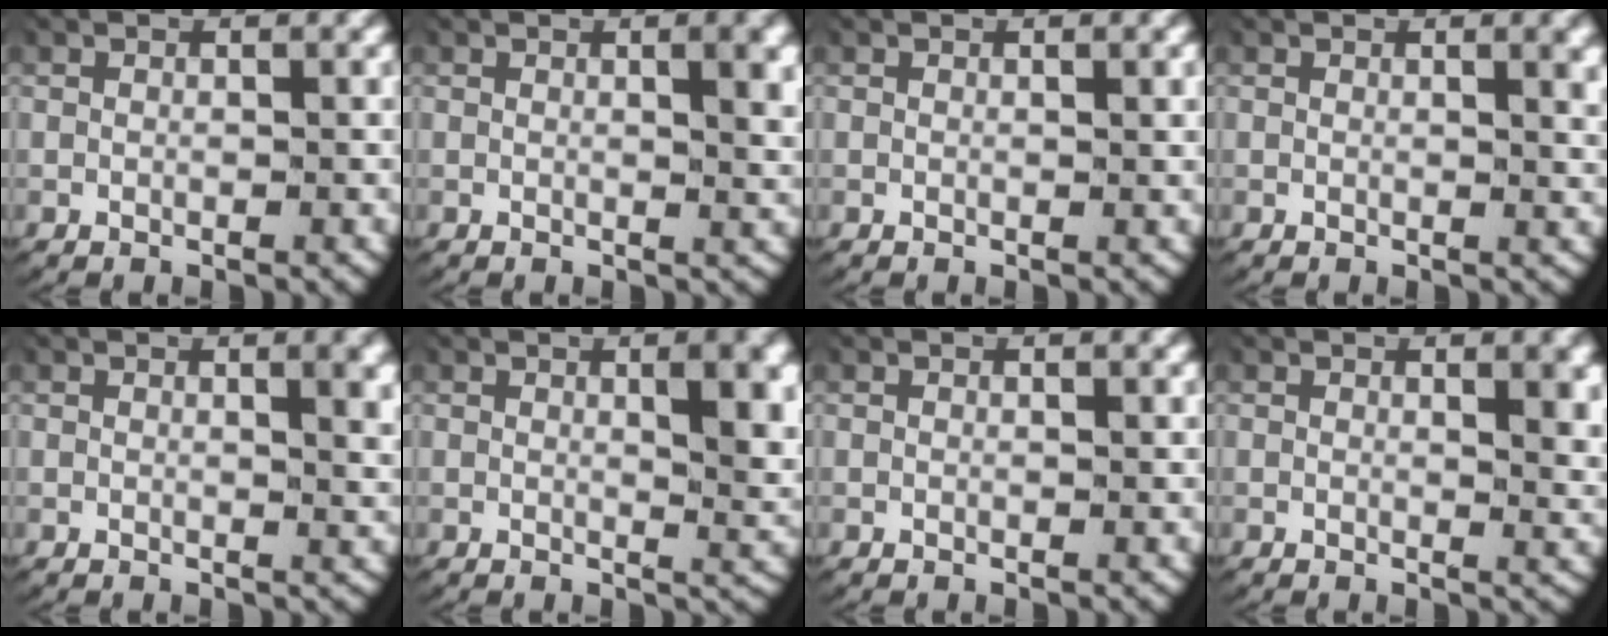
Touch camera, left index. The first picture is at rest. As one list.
[{"total": 2.4, "force": [0.8, 0.2, 2.3], "torque": [-0.034, -0.005, 0.016]}, {"total": 0.6, "force": [0.3, -0.2, 0.4], "torque": [-0.007, -0.002, 0.008]}, {"total": 1.4, "force": [0.6, -0.1, 1.2], "torque": [-0.018, -0.007, 0.013]}, {"total": 2.0, "force": [0.8, 0.0, 1.8], "torque": [-0.028, -0.007, 0.015]}, {"total": 4.0, "force": [1.1, 0.9, 3.8], "torque": [-0.054, -0.011, 0.022]}, {"total": 0.0}, {"total": 2.0, "force": [0.7, 0.2, 1.9], "torque": [-0.028, -0.014, 0.013]}]